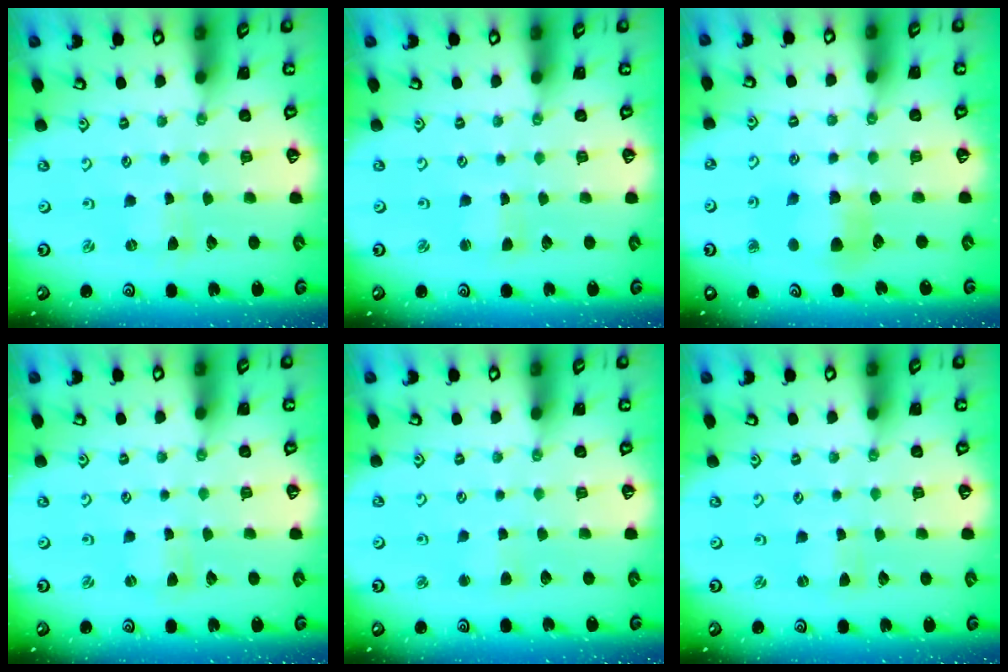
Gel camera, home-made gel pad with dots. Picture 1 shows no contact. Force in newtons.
{"total": 1.6, "press": 1.6, "slide": 0.2}
{"total": 6.1, "press": 6.1, "slide": 0.5}
{"total": 0.0}
{"total": 2.9, "press": 2.9, "slide": 0.4}
{"total": 0.0}